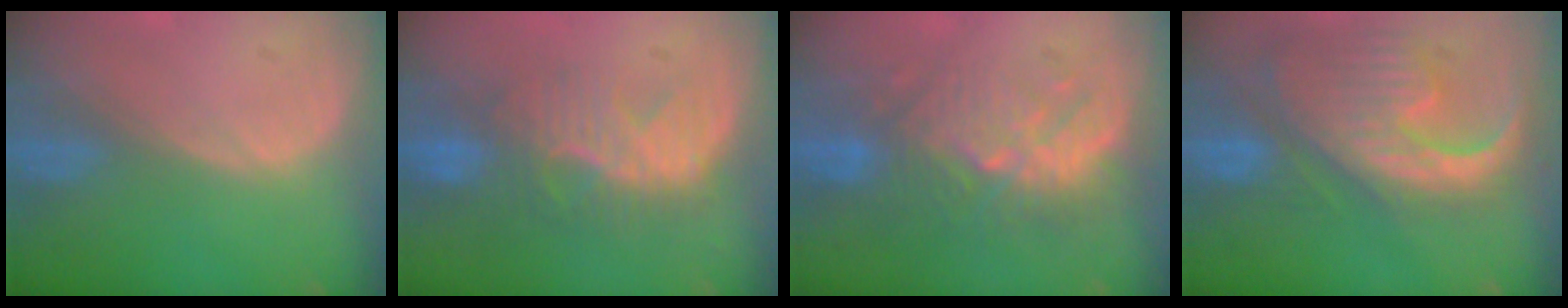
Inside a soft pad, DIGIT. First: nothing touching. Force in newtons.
{"total": 9.9, "press": 8.7, "slide": 4.7}
{"total": 9.1, "press": 9.0, "slide": 1.6}
{"total": 13.0, "press": 11.2, "slide": 6.6}